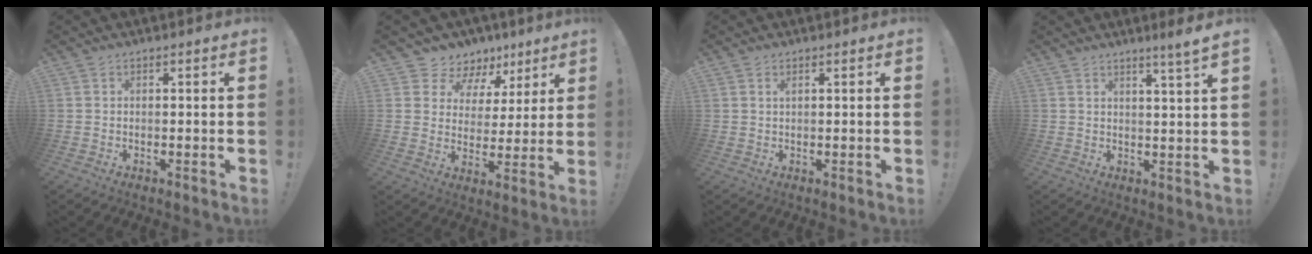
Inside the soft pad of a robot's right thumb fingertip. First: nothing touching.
{"total": 7.8, "force": [5.2, 5.6, 1.3], "torque": [-0.027, -0.042, 0.103]}
{"total": 0.8, "force": [0.6, 0.2, 0.4], "torque": [-0.003, -0.002, 0.010]}
{"total": 4.3, "force": [2.9, -1.4, 2.9], "torque": [-0.034, -0.028, 0.041]}